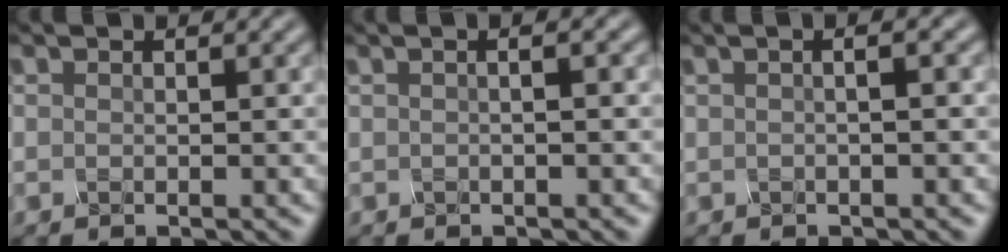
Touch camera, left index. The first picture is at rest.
{"total": 2.5, "force": [0.7, 1.0, 2.1], "torque": [-0.016, 0.007, -0.011]}
{"total": 2.9, "force": [0.7, 1.2, 2.5], "torque": [-0.018, 0.013, -0.013]}